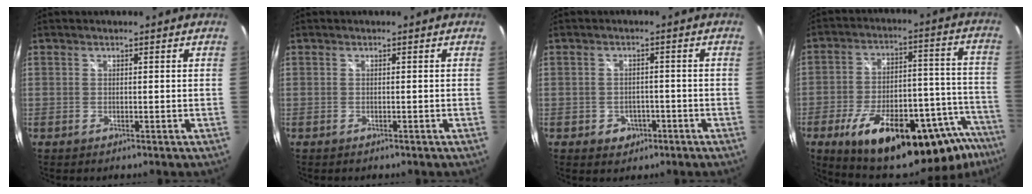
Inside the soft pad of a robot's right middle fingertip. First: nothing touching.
{"total": 0.0}
{"total": 3.8, "force": [-1.8, 3.1, 1.2], "torque": [-0.031, 0.006, -0.016]}
{"total": 30.3, "force": [-21.0, 10.1, 19.4], "torque": [-0.264, -0.001, -0.282]}